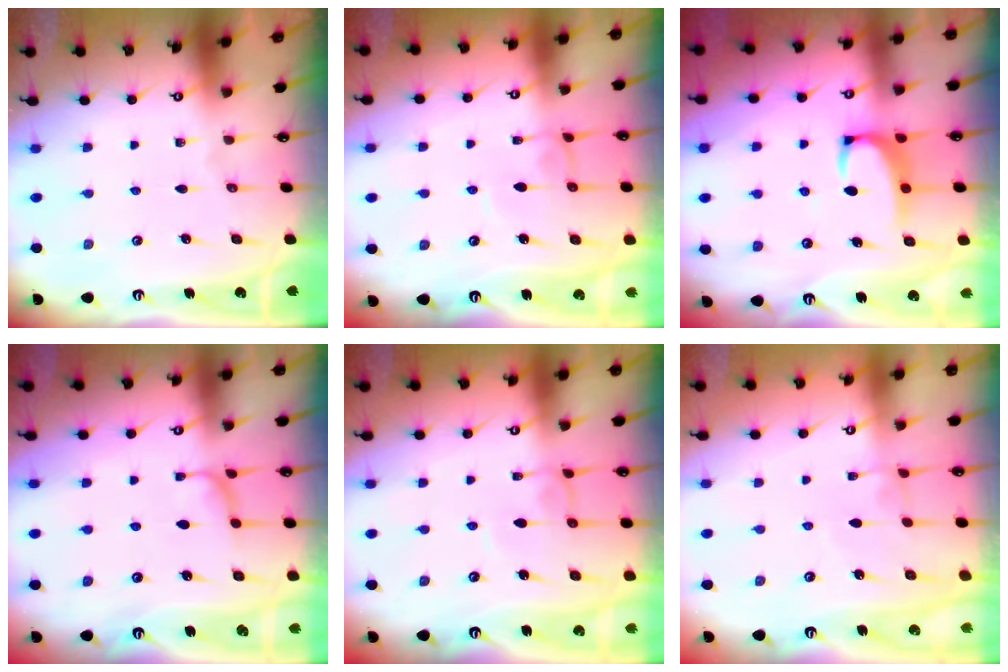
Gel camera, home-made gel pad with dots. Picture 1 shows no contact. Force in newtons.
{"total": 2.3, "press": 2.3, "slide": 0.2}
{"total": 3.6, "press": 3.5, "slide": 0.7}
{"total": 0.9, "press": 0.4, "slide": 0.8}
{"total": 2.3, "press": 2.3, "slide": 0.2}
{"total": 1.7, "press": 1.7, "slide": 0.3}